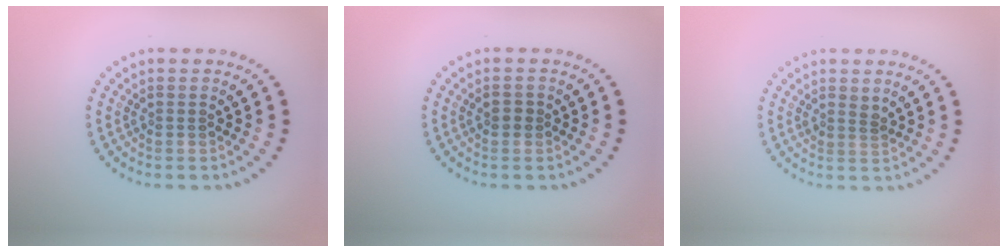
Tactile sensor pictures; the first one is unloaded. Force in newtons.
{"total": 1.2, "press": 1.2, "slide": 0.2}
{"total": 1.0, "press": 0.8, "slide": 0.6}